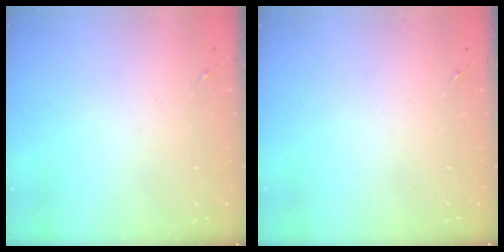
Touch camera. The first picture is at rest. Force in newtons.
{"total": 0.0}